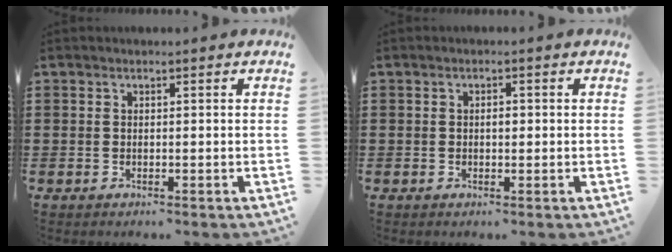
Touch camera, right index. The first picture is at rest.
{"total": 1.3, "force": [0.0, 0.6, 1.2], "torque": [-0.022, 0.002, -0.001]}